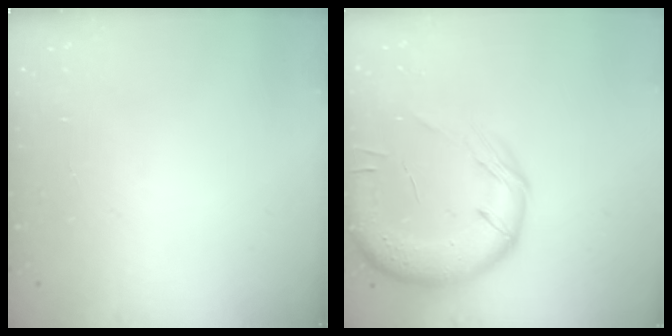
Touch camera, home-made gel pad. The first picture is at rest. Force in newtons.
{"total": 16.7, "press": 16.5, "slide": 2.5}